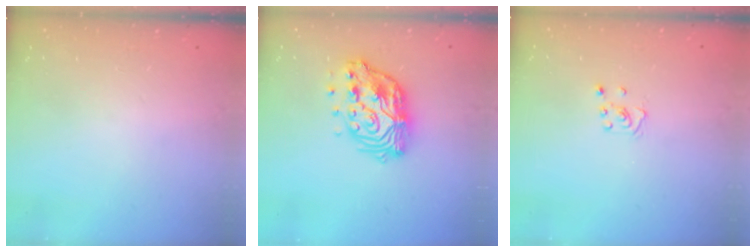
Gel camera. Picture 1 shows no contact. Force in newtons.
{"total": 14.1, "press": 14.1, "slide": 1.1}
{"total": 2.8, "press": 2.8, "slide": 0.3}